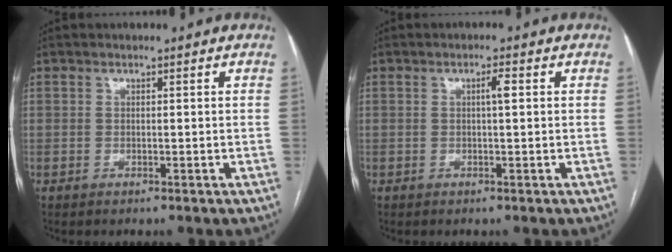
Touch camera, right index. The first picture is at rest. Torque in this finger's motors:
{"motor_torque": [0.11, 0.09, 0.02, 0.03]}